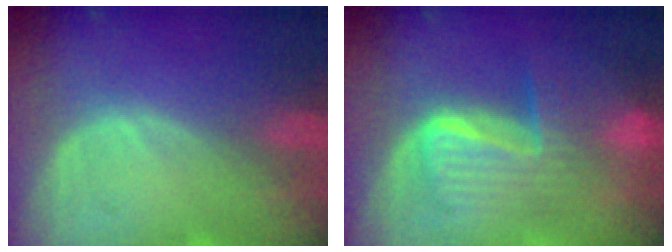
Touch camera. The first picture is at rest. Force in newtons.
{"total": 8.6, "press": 8.5, "slide": 0.5}